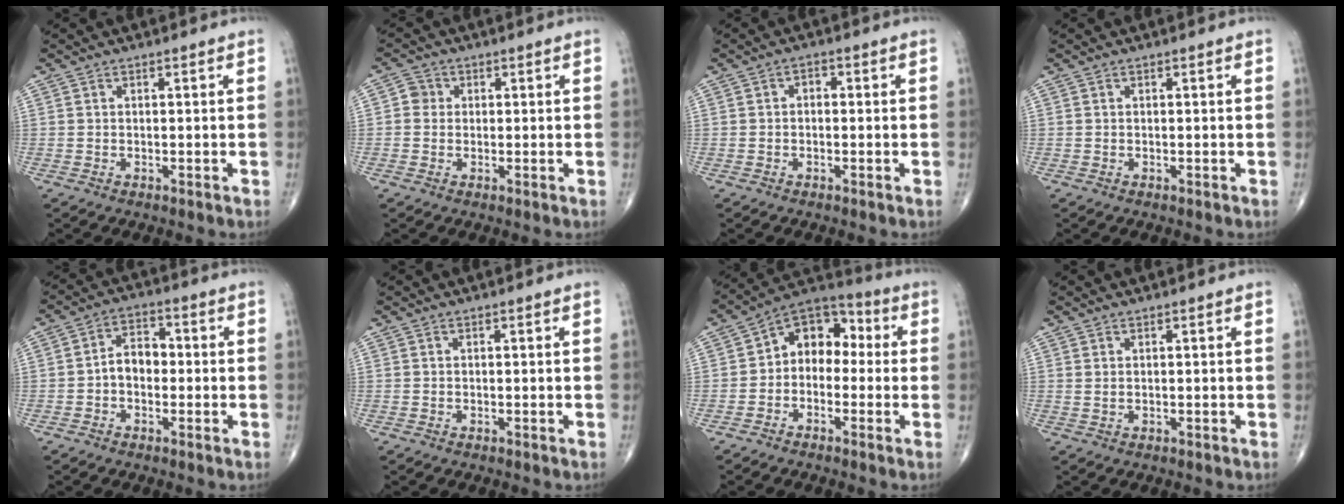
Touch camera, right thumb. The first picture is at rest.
{"total": 2.7, "force": [0.2, 2.6, 0.8], "torque": [0.003, 0.005, -0.002]}
{"total": 1.6, "force": [0.0, 1.1, 1.1], "torque": [-0.007, 0.006, -0.008]}
{"total": 0.0}
{"total": 5.8, "force": [-0.9, 4.1, 4.1], "torque": [-0.051, 0.025, -0.025]}
{"total": 0.0}
{"total": 9.9, "force": [-0.2, 7.2, 6.8], "torque": [-0.063, 0.041, -0.028]}
{"total": 0.7, "force": [0.4, 0.1, 0.5], "torque": [-0.015, 0.003, 0.009]}